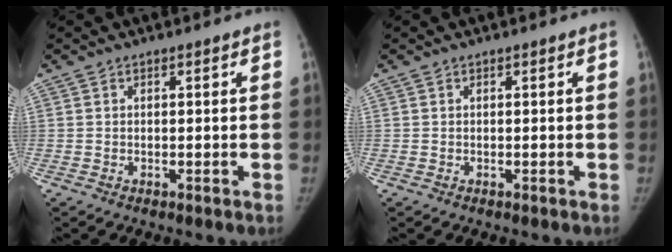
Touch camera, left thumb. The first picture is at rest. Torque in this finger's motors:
{"motor_torque": [0.08, 0.00, 0.12, -0.12, 0.02]}